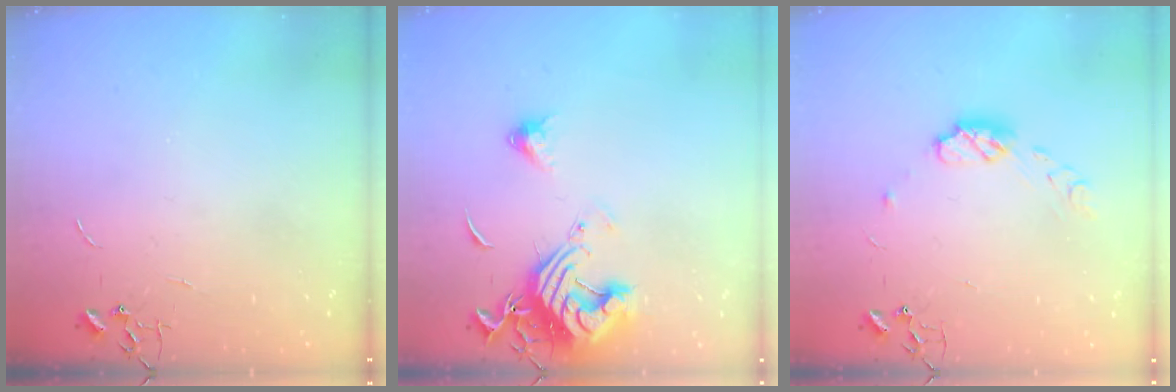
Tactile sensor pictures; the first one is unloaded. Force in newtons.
{"total": 14.9, "press": 14.9, "slide": 1.6}
{"total": 7.5, "press": 7.5, "slide": 0.5}